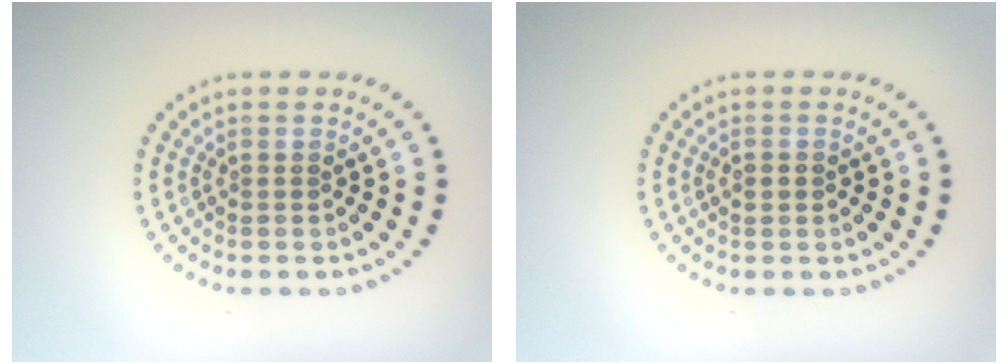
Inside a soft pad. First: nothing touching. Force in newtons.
{"total": 1.2, "press": 1.2, "slide": 0.2}